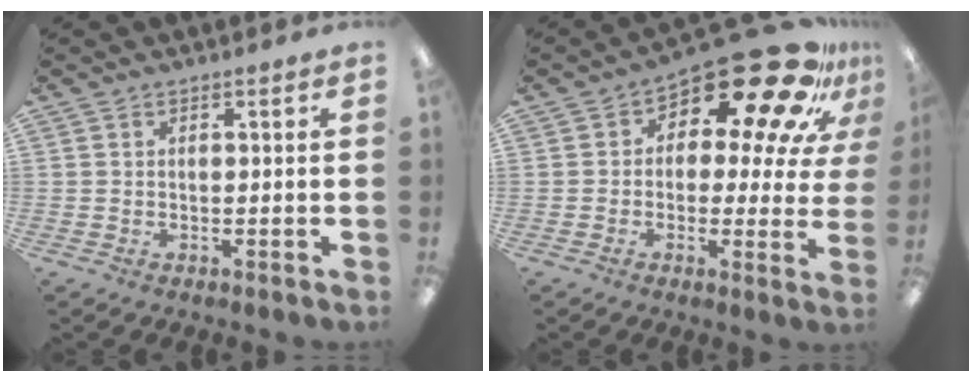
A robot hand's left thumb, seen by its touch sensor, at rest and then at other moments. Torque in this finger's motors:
{"motor_torque": [-0.20, 0.68, -0.13, 0.14, 0.10]}